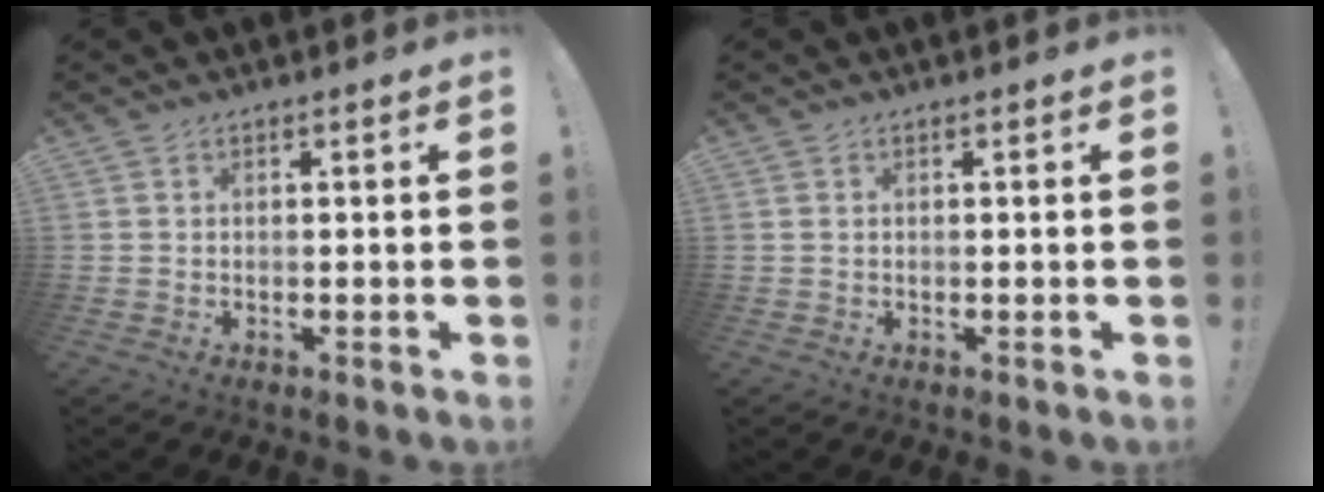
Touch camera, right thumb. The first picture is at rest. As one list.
[{"total": 0.6, "force": [0.2, 0.5, 0.3], "torque": [-0.009, 0.002, 0.005]}]